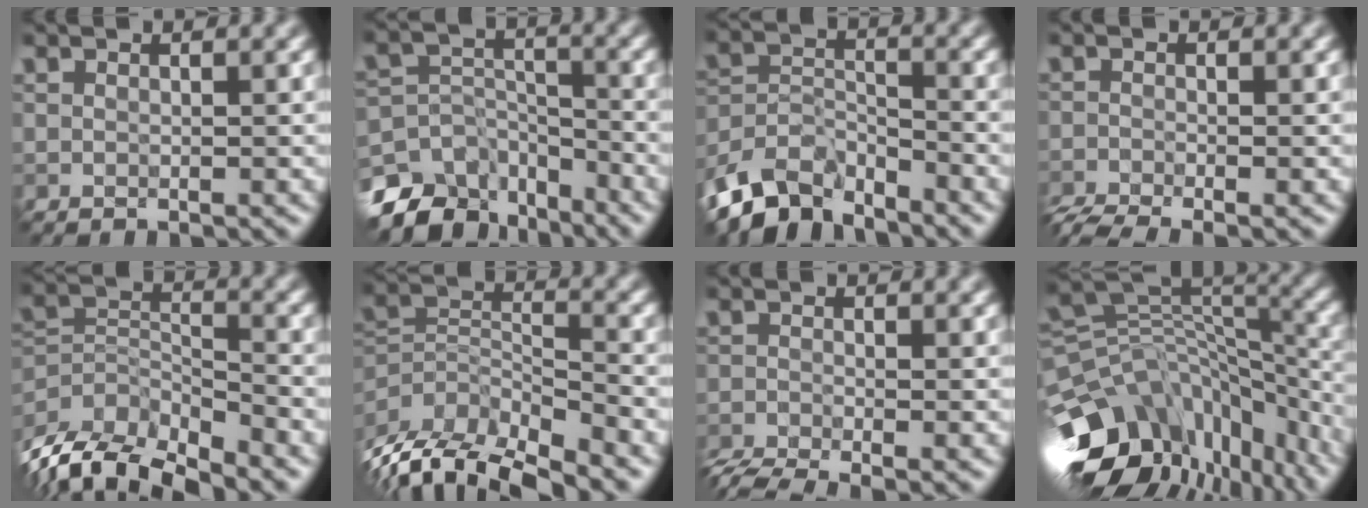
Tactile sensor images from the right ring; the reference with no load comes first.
{"total": 8.4, "force": [-6.8, 4.3, 2.4], "torque": [-0.044, -0.008, -0.111]}
{"total": 6.4, "force": [-5.9, 2.1, 1.1], "torque": [-0.018, -0.004, -0.112]}
{"total": 4.0, "force": [-3.5, 0.8, 1.7], "torque": [-0.016, -0.008, -0.051]}
{"total": 9.3, "force": [-7.9, 2.9, 4.1], "torque": [-0.089, -0.010, -0.133]}
{"total": 9.3, "force": [-7.2, 3.0, 5.0], "torque": [-0.101, -0.004, -0.121]}
{"total": 4.2, "force": [-3.8, 0.7, 1.5], "torque": [-0.020, -0.008, -0.059]}
{"total": 14.0, "force": [-8.2, 8.0, 8.0], "torque": [-0.186, 0.001, -0.112]}